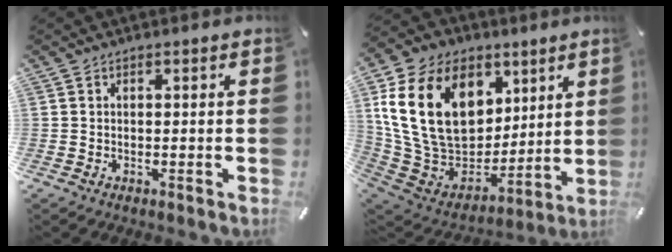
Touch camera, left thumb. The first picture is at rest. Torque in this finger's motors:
{"motor_torque": [2.75, 2.26, 2.13, -0.64, 1.05]}